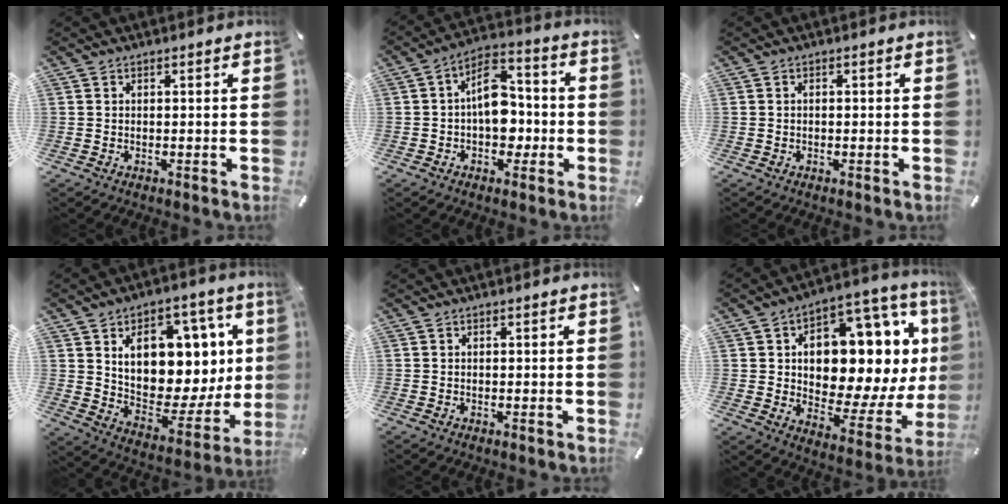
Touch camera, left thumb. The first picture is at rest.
{"total": 11.4, "force": [-0.9, 8.0, 8.0], "torque": [-0.116, 0.014, -0.014]}
{"total": 0.6, "force": [-0.3, 0.4, 0.3], "torque": [-0.007, 0.000, -0.006]}
{"total": 16.1, "force": [6.2, 10.4, 10.7], "torque": [-0.149, -0.053, 0.109]}
{"total": 0.0}
{"total": 18.3, "force": [4.5, 10.9, 14.0], "torque": [-0.193, -0.051, 0.071]}